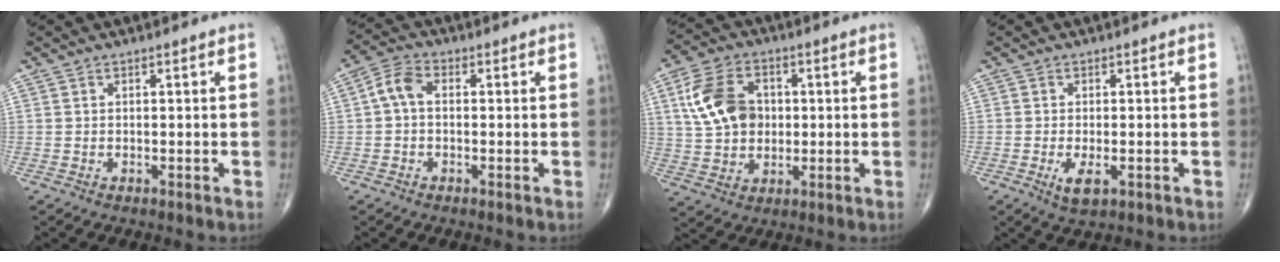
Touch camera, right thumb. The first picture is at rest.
{"total": 4.8, "force": [0.2, 3.0, 3.7], "torque": [-0.069, 0.017, -0.007]}
{"total": 12.2, "force": [2.1, 8.9, 8.0], "torque": [-0.134, 0.005, 0.039]}
{"total": 3.6, "force": [-1.3, 1.5, 3.0], "torque": [-0.056, -0.007, -0.018]}